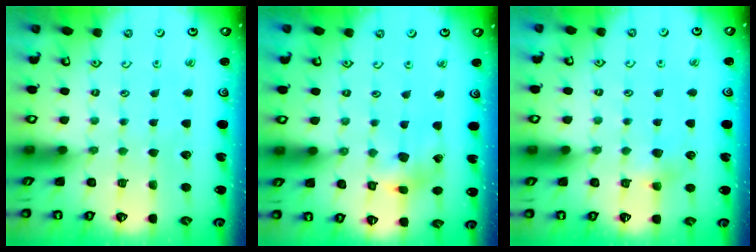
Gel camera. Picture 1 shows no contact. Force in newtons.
{"total": 7.7, "press": 7.7, "slide": 0.9}
{"total": 4.6, "press": 4.5, "slide": 0.9}